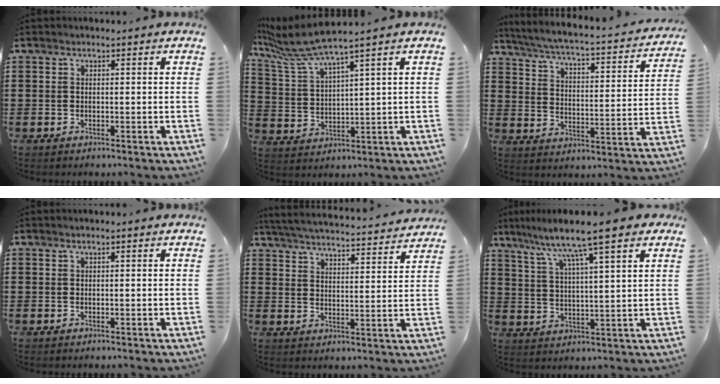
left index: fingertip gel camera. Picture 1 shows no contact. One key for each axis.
{"total": 6.4, "fx": 5.2, "fy": -0.1, "fz": 3.8, "tx": -0.104, "ty": -0.028, "tz": 0.085}
{"total": 3.7, "fx": 3.2, "fy": -0.2, "fz": 1.9, "tx": -0.057, "ty": -0.033, "tz": 0.043}
{"total": 0.5, "fx": 0.3, "fy": 0.0, "fz": 0.4, "tx": -0.008, "ty": -0.001, "tz": 0.007}
{"total": 4.4, "fx": 4.3, "fy": -0.5, "fz": 0.8, "tx": -0.038, "ty": -0.038, "tz": 0.068}
{"total": 8.3, "fx": 6.7, "fy": -0.1, "fz": 5.0, "tx": -0.113, "ty": -0.037, "tz": 0.106}